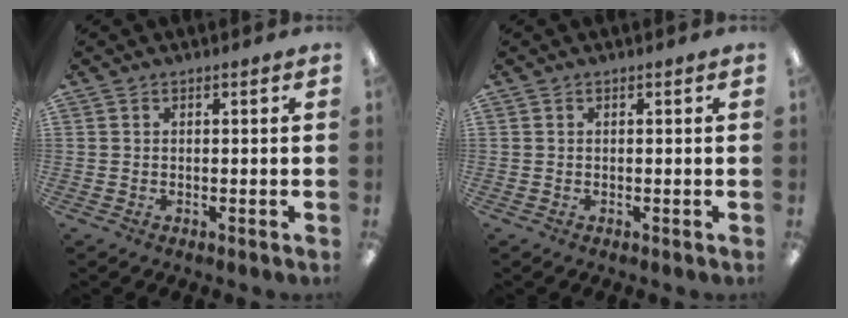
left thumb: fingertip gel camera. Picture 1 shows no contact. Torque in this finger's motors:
{"motor_torque": [0.01, 0.01, 0.09, 0.09, 0.00]}